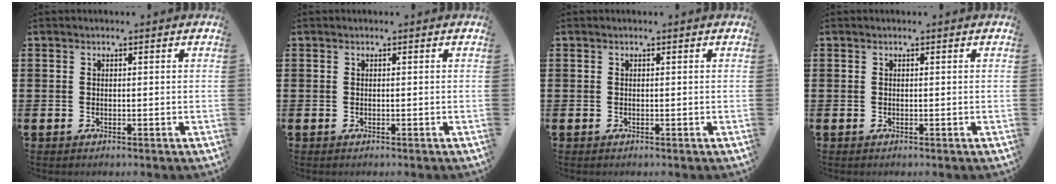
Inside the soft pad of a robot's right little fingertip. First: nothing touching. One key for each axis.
{"total": 0.0}
{"total": 0.0}
{"total": 0.0}